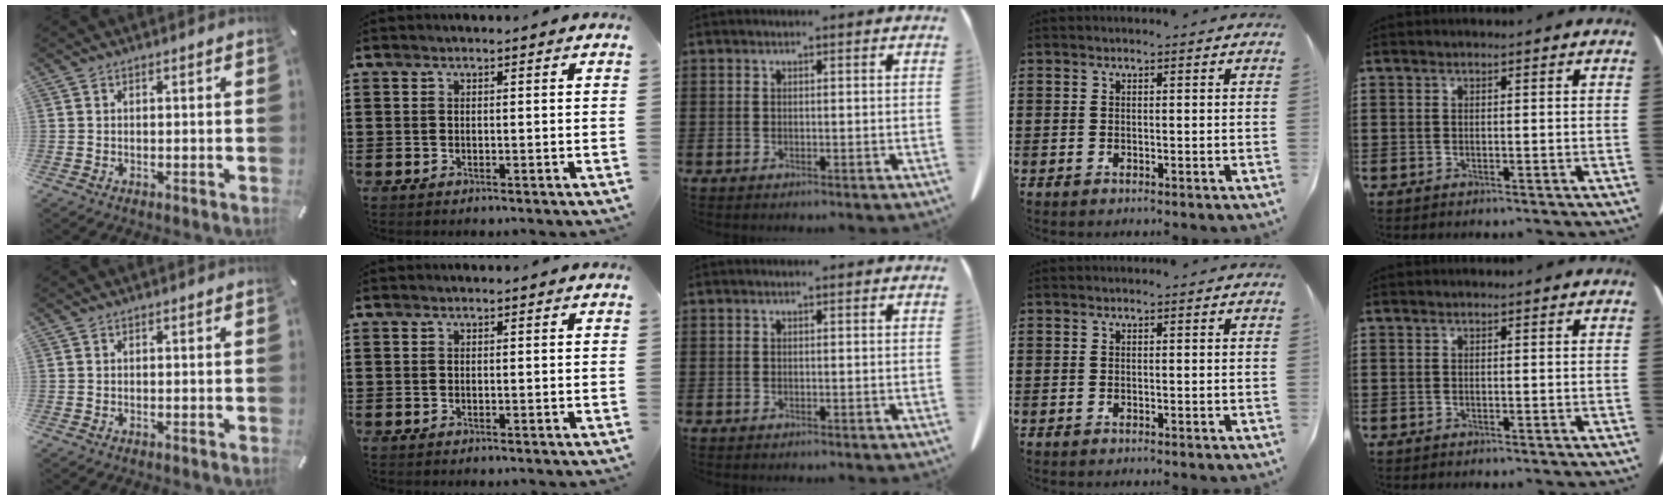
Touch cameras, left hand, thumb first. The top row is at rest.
{}